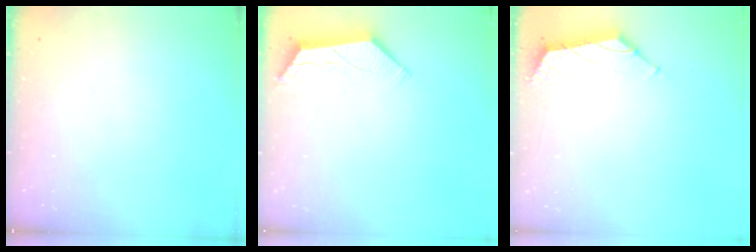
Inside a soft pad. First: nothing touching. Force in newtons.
{"total": 5.9, "press": 5.9, "slide": 0.2}
{"total": 1.7, "press": 1.6, "slide": 0.6}